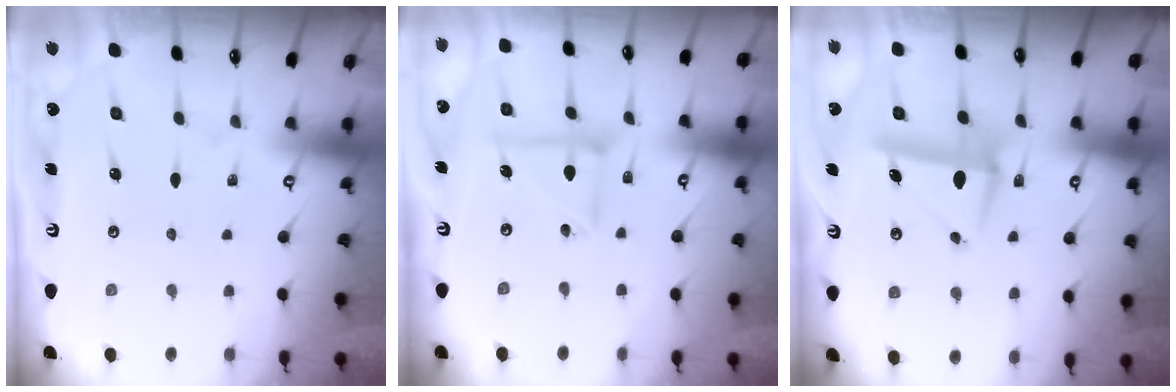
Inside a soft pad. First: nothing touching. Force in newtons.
{"total": 10.9, "press": 10.8, "slide": 1.0}
{"total": 8.1, "press": 8.0, "slide": 1.0}